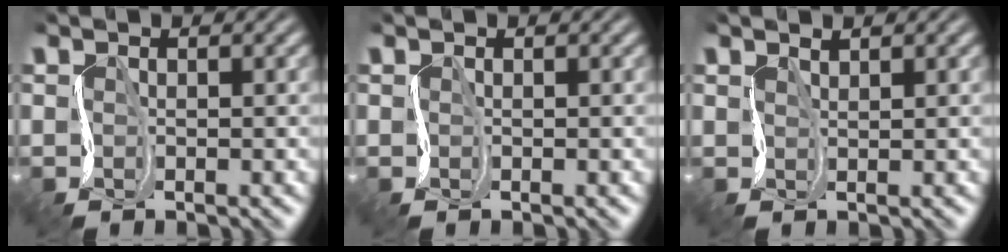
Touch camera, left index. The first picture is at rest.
{"total": 0.0}
{"total": 0.9, "force": [0.6, 0.2, 0.7], "torque": [-0.012, 0.001, 0.006]}